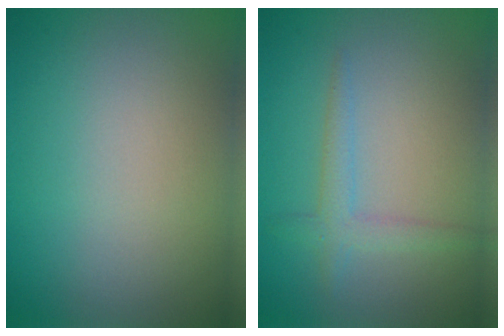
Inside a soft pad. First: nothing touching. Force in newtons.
{"total": 2.1, "press": 2.1, "slide": 0.0}